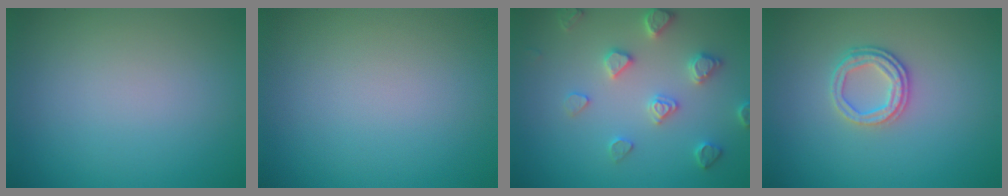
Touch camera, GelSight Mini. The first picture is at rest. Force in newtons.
{"total": 0.0}
{"total": 3.6, "press": 3.5, "slide": 0.8}
{"total": 2.6, "press": 2.3, "slide": 1.1}